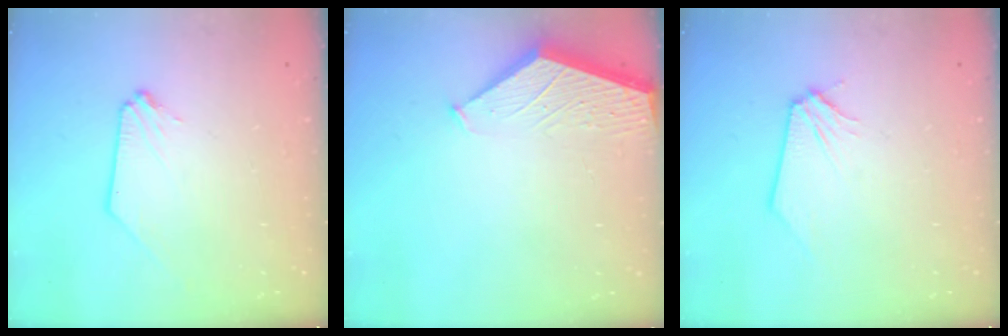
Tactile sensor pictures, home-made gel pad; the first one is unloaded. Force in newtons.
{"total": 1.9, "press": 1.9, "slide": 0.2}
{"total": 0.0}